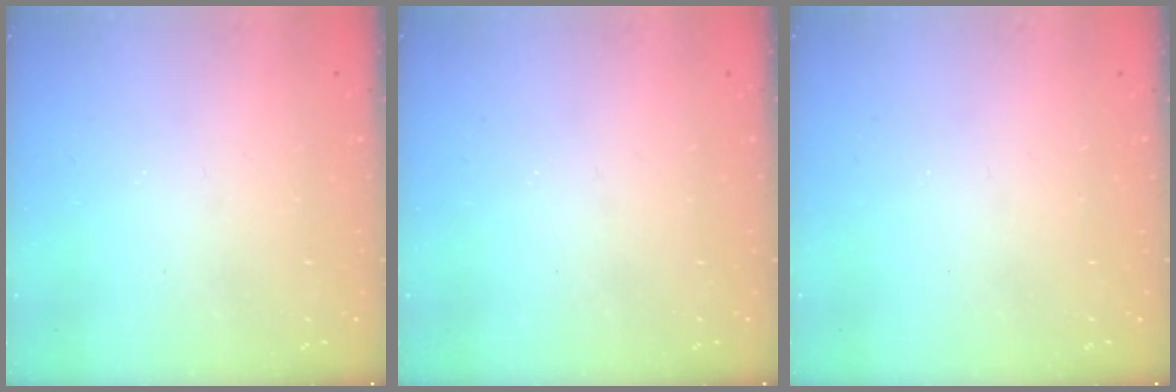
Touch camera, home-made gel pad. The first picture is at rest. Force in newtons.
{"total": 0.0}
{"total": 0.0}